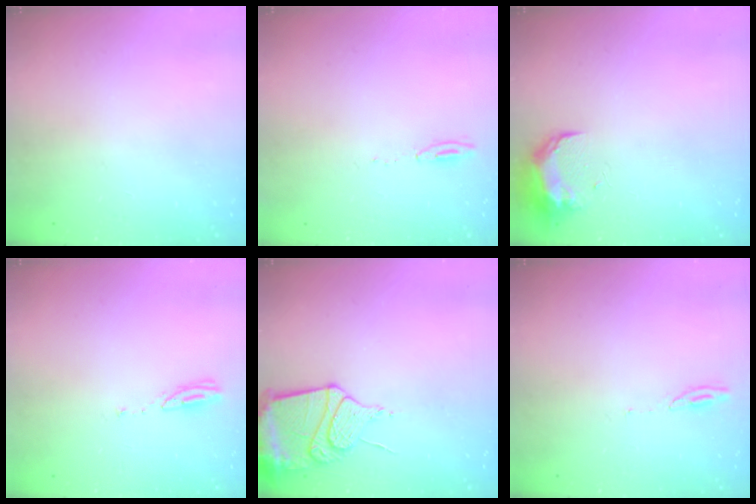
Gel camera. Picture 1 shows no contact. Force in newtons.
{"total": 4.8, "press": 4.7, "slide": 1.0}
{"total": 8.7, "press": 8.7, "slide": 0.6}
{"total": 3.0, "press": 2.9, "slide": 0.3}
{"total": 13.2, "press": 13.1, "slide": 1.7}
{"total": 3.3, "press": 3.3, "slide": 0.3}